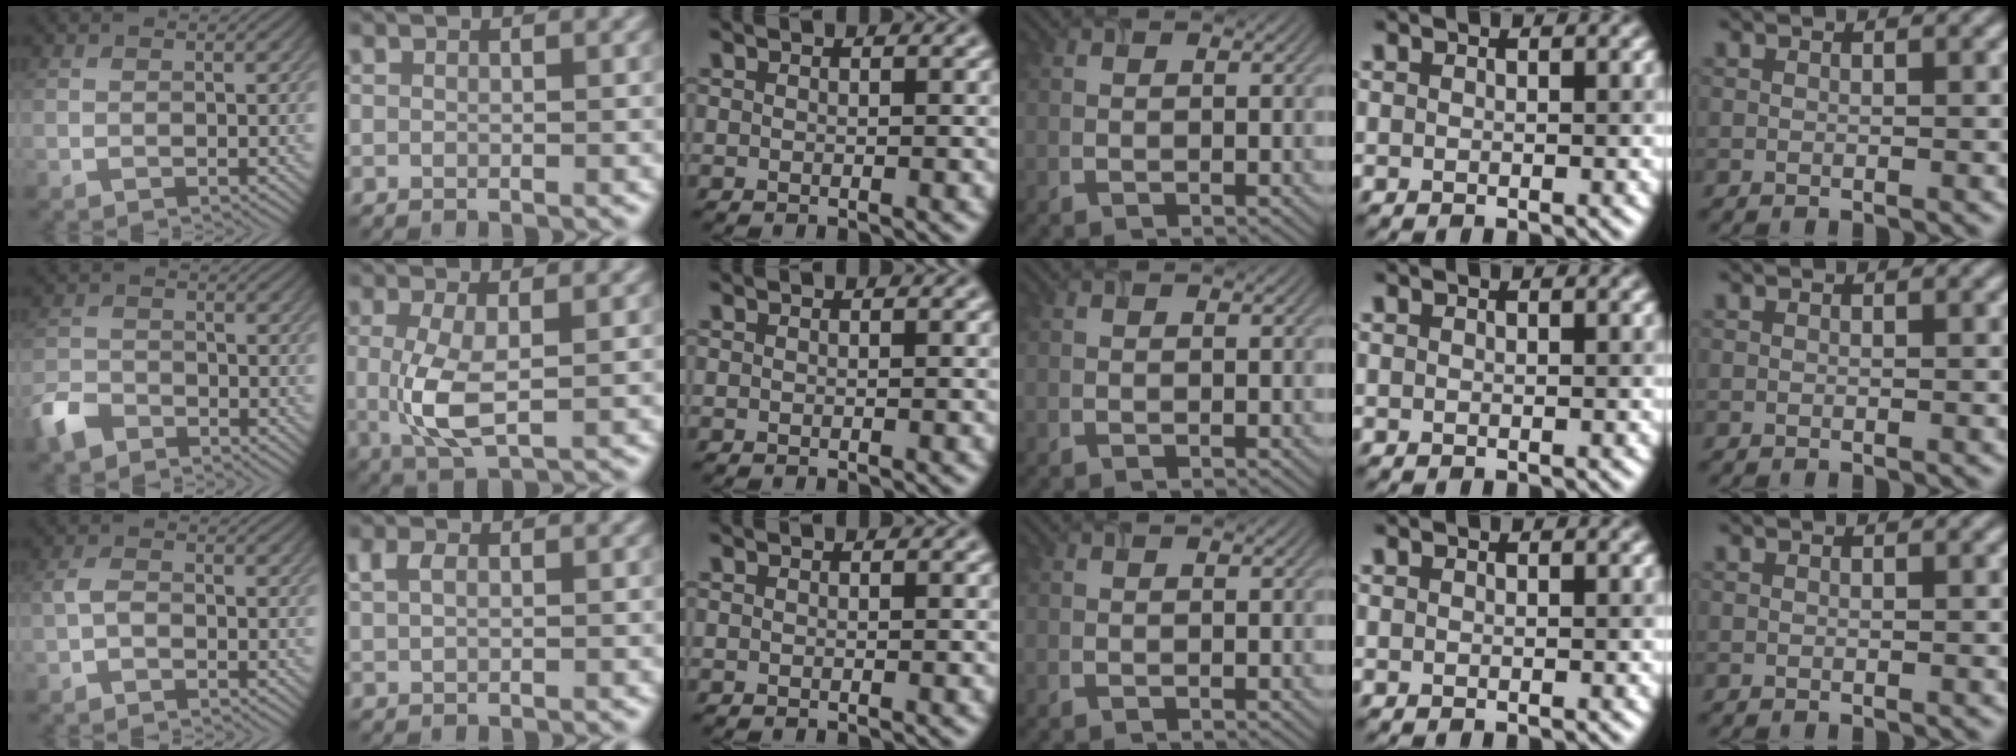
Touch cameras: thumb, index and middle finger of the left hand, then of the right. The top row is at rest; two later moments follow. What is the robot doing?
{"motion": "insert", "object": "airpods case & airpods"}